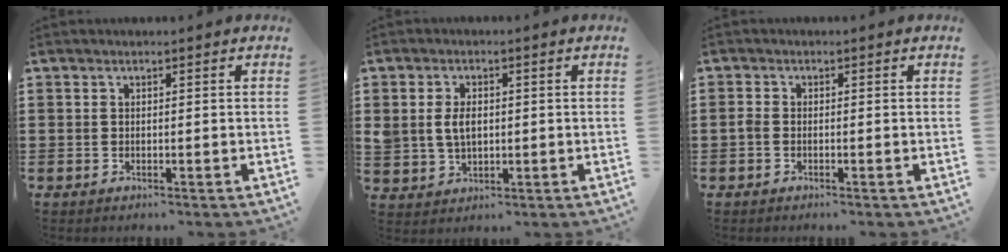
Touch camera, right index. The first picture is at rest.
{"total": 4.1, "force": [0.4, 2.8, 3.0], "torque": [-0.071, 0.009, 0.003]}
{"total": 0.9, "force": [-0.6, 0.5, 0.5], "torque": [-0.020, -0.003, -0.014]}